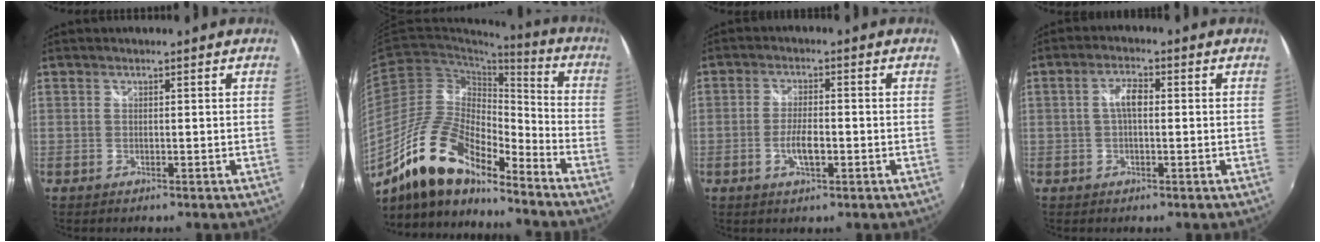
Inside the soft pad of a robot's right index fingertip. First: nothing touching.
{"total": 17.5, "force": [-13.4, 5.7, 9.7], "torque": [-0.180, 0.001, -0.251]}
{"total": 4.6, "force": [-1.6, 1.4, 4.1], "torque": [-0.085, -0.002, -0.029]}
{"total": 3.5, "force": [0.0, 1.5, 3.2], "torque": [-0.062, 0.010, 0.000]}